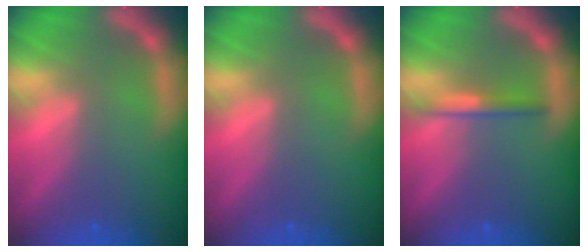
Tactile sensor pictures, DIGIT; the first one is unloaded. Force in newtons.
{"total": 0.0}
{"total": 2.0}